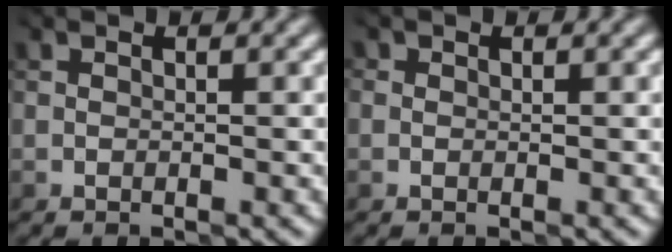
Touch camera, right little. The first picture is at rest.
{"total": 0.0}